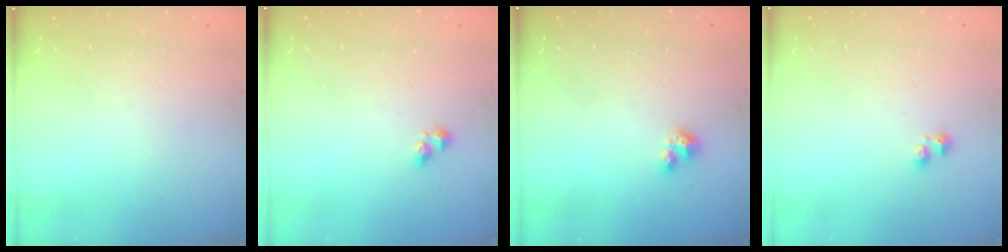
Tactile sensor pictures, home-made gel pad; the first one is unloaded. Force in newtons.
{"total": 2.7, "press": 2.6, "slide": 0.3}
{"total": 2.6, "press": 2.6, "slide": 0.2}
{"total": 1.8, "press": 1.7, "slide": 0.4}